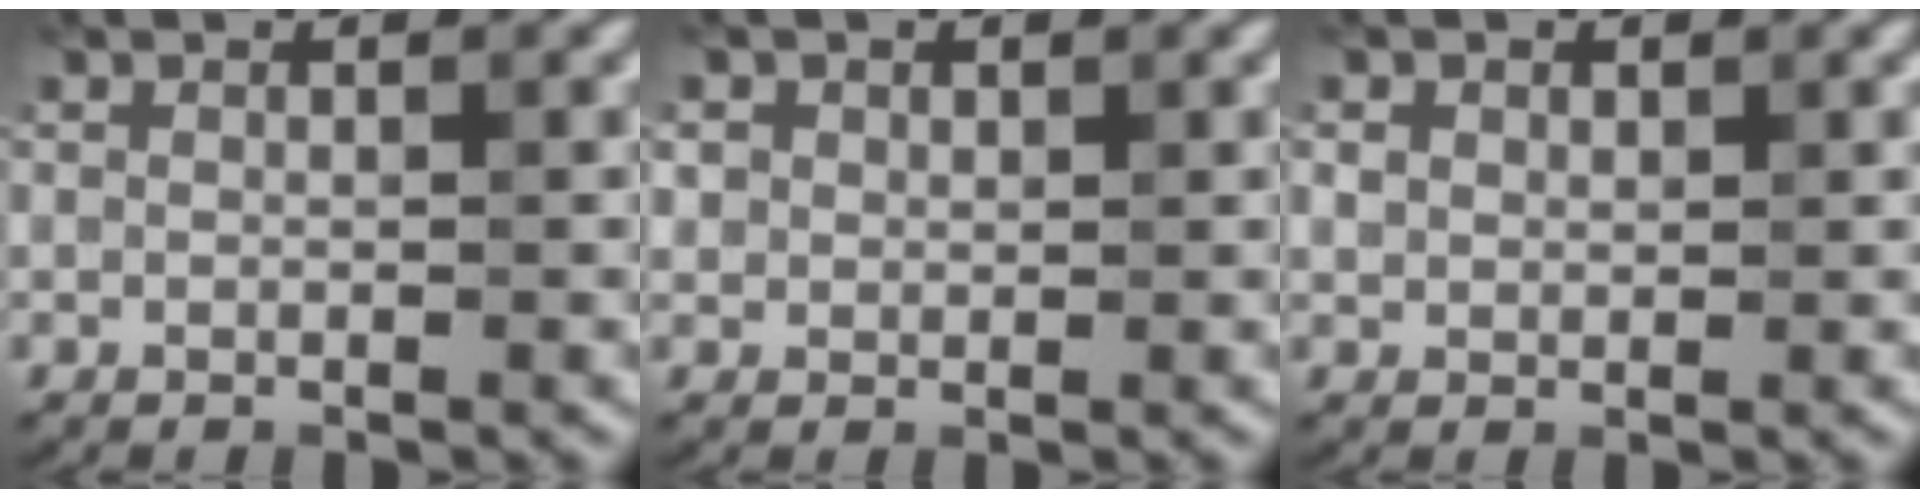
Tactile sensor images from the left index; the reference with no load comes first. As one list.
[{"total": 1.3, "force": [0.5, 1.2, 0.2], "torque": [-0.004, -0.006, 0.014]}, {"total": 1.1, "force": [0.5, 0.9, 0.3], "torque": [-0.009, -0.002, 0.011]}]